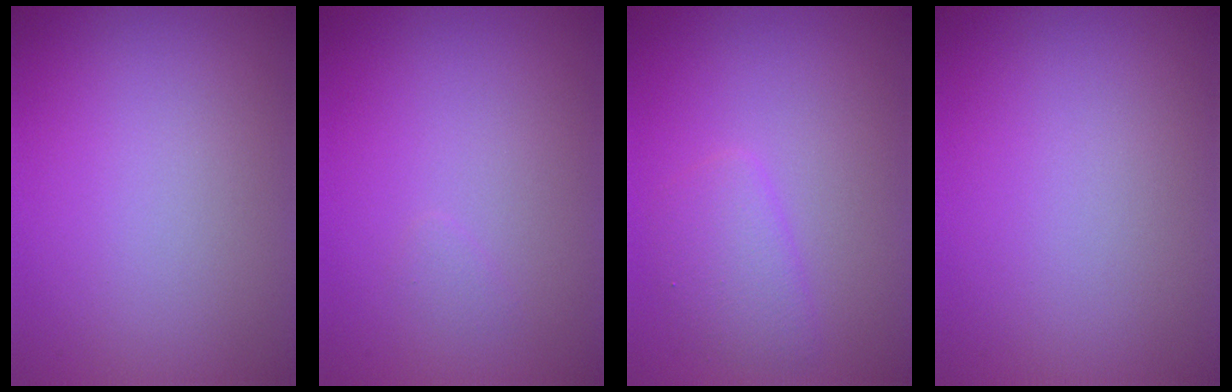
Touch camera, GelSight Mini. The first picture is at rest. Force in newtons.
{"total": 0.5, "press": 0.5, "slide": 0.0}
{"total": 2.2, "press": 2.2, "slide": 0.1}
{"total": 0.0}